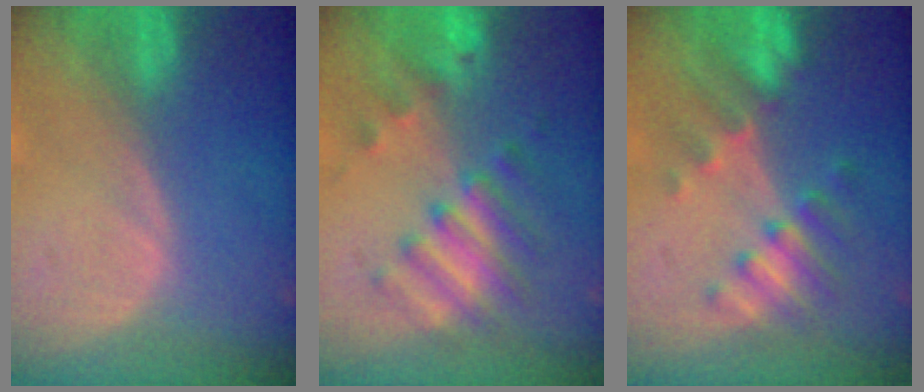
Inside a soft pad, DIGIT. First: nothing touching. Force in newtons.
{"total": 7.2, "press": 7.1, "slide": 1.4}
{"total": 7.7, "press": 6.8, "slide": 3.5}